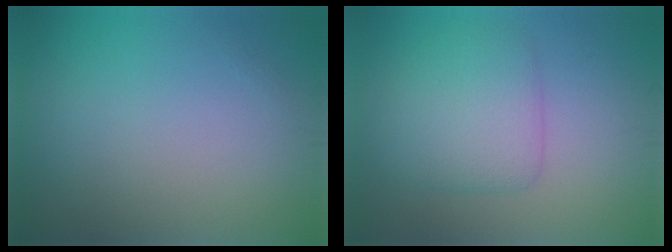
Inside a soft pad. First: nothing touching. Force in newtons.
{"total": 4.2, "press": 4.2, "slide": 0.1}